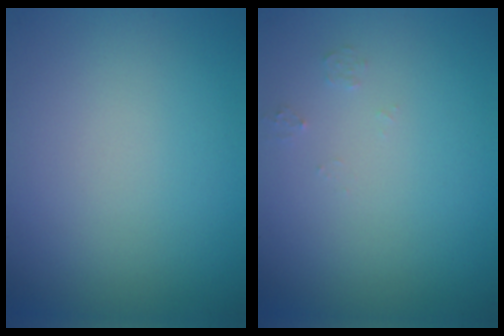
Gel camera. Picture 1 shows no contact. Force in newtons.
{"total": 0.7, "press": 0.7, "slide": 0.1}